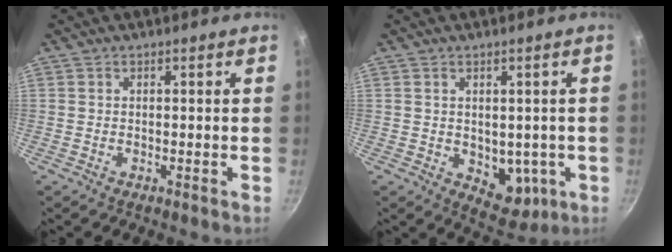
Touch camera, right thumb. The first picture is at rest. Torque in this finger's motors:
{"motor_torque": [-0.54, 0.33, 0.09, 0.35, 0.07]}